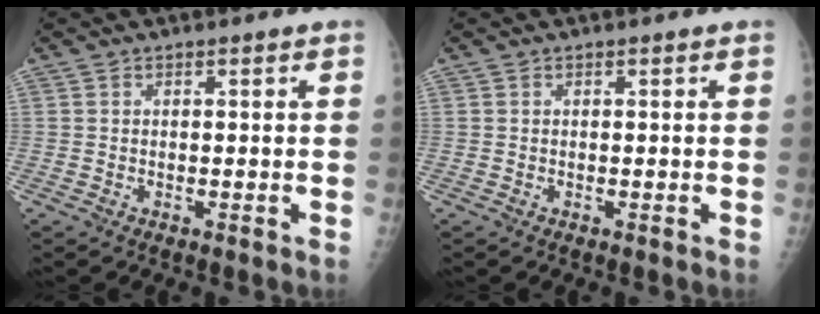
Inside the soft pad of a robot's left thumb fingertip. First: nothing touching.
{"total": 0.0}